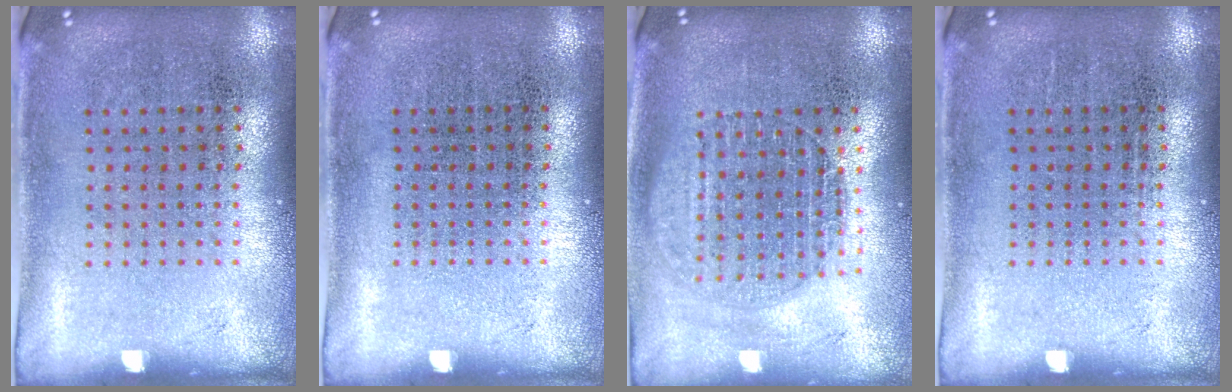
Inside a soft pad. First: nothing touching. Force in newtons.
{"total": 0.0}
{"total": 1.6, "press": 1.4, "slide": 0.7}
{"total": 0.0}